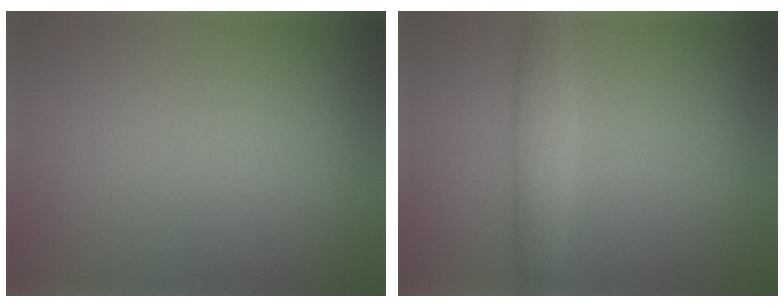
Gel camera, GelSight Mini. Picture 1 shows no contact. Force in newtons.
{"total": 3.0, "press": 3.0, "slide": 0.0}